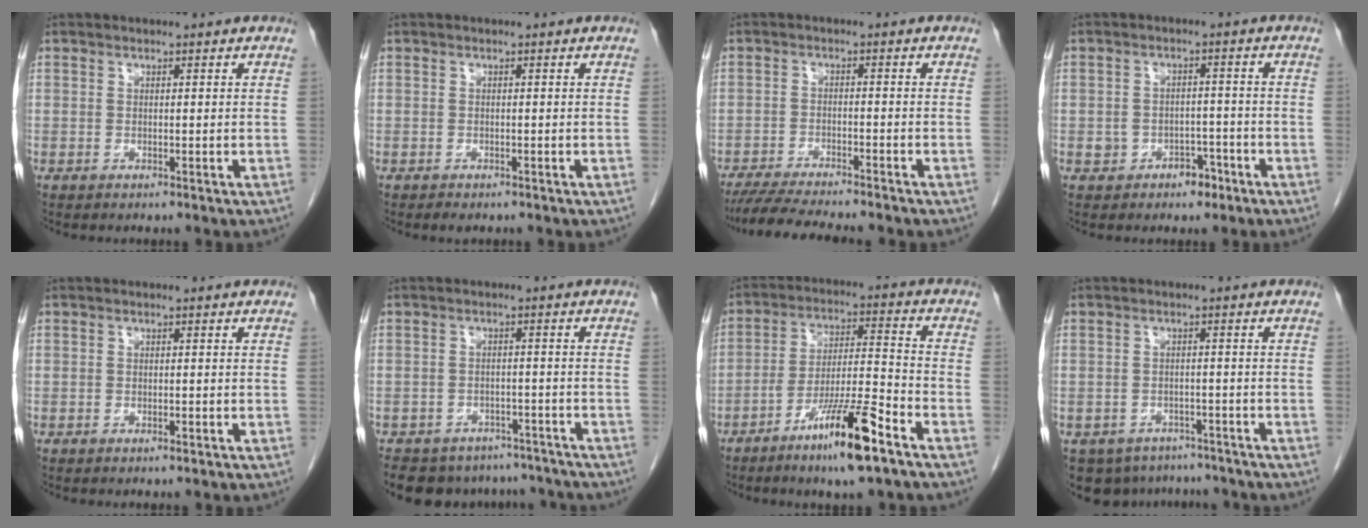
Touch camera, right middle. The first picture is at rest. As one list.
[{"total": 1.0, "force": [-0.8, 0.5, 0.5], "torque": [-0.009, -0.001, -0.009]}, {"total": 9.4, "force": [-8.3, 0.0, 4.3], "torque": [-0.067, -0.021, -0.133]}, {"total": 3.8, "force": [-2.0, 2.8, 1.6], "torque": [-0.016, 0.016, -0.023]}, {"total": 1.0, "force": [-0.6, 0.3, 0.7], "torque": [-0.013, 0.000, -0.007]}, {"total": 13.2, "force": [-11.4, 6.0, 3.0], "torque": [-0.052, 0.009, -0.134]}, {"total": 12.6, "force": [-7.8, 0.6, 9.8], "torque": [-0.176, -0.015, -0.140]}, {"total": 9.3, "force": [-7.6, 5.1, 1.6], "torque": [-0.027, 0.006, -0.091]}]